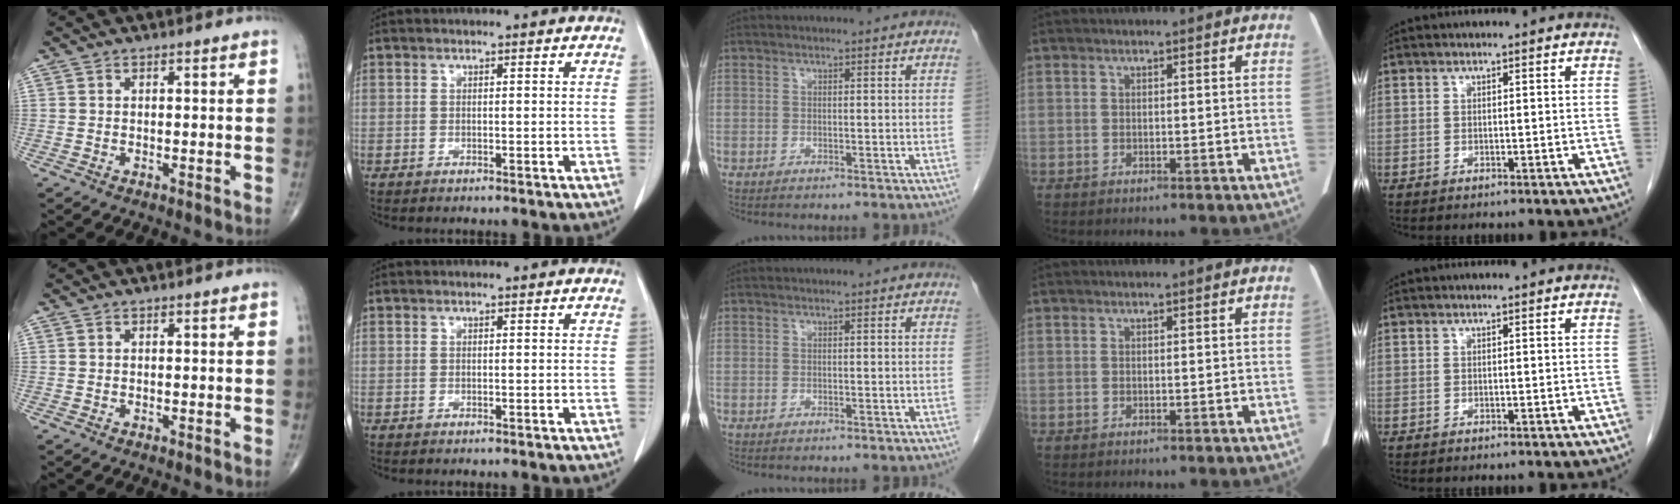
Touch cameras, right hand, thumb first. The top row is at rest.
{}